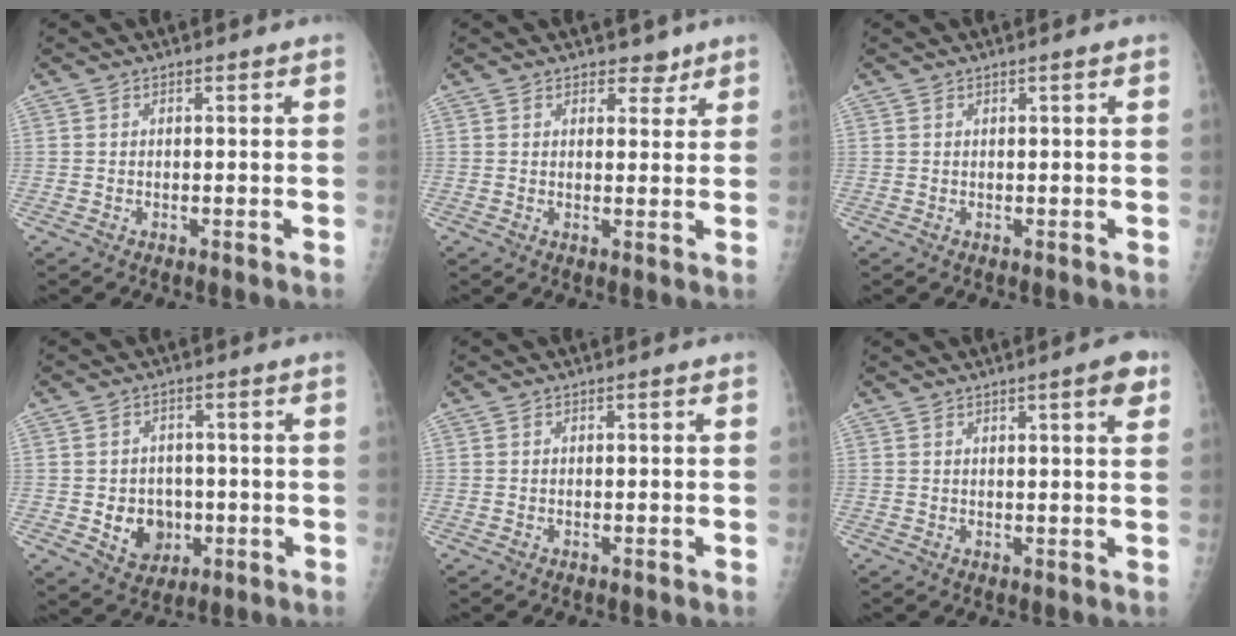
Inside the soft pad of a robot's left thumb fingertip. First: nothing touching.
{"total": 3.2, "force": [2.5, 1.9, 0.8], "torque": [0.012, -0.014, 0.033]}
{"total": 0.6, "force": [0.5, 0.0, 0.4], "torque": [-0.009, -0.001, 0.009]}
{"total": 7.3, "force": [-1.2, 6.2, 3.6], "torque": [-0.021, 0.005, -0.007]}
{"total": 0.0}
{"total": 4.6, "force": [2.5, 0.8, 3.8], "torque": [-0.043, -0.009, 0.031]}